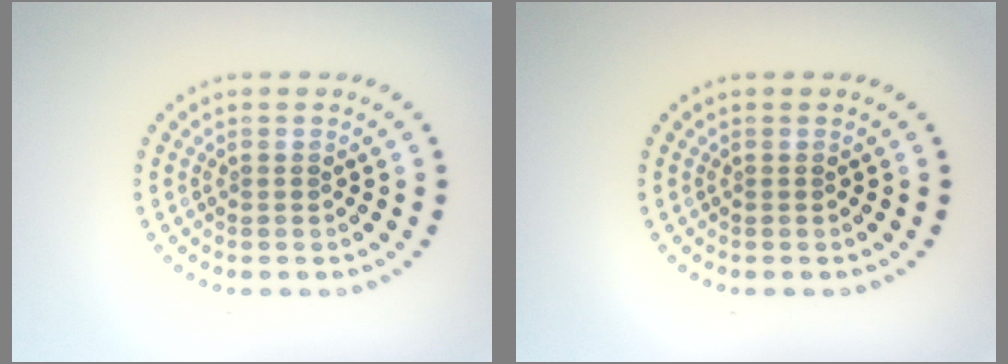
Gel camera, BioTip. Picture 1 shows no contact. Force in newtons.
{"total": 0.0}